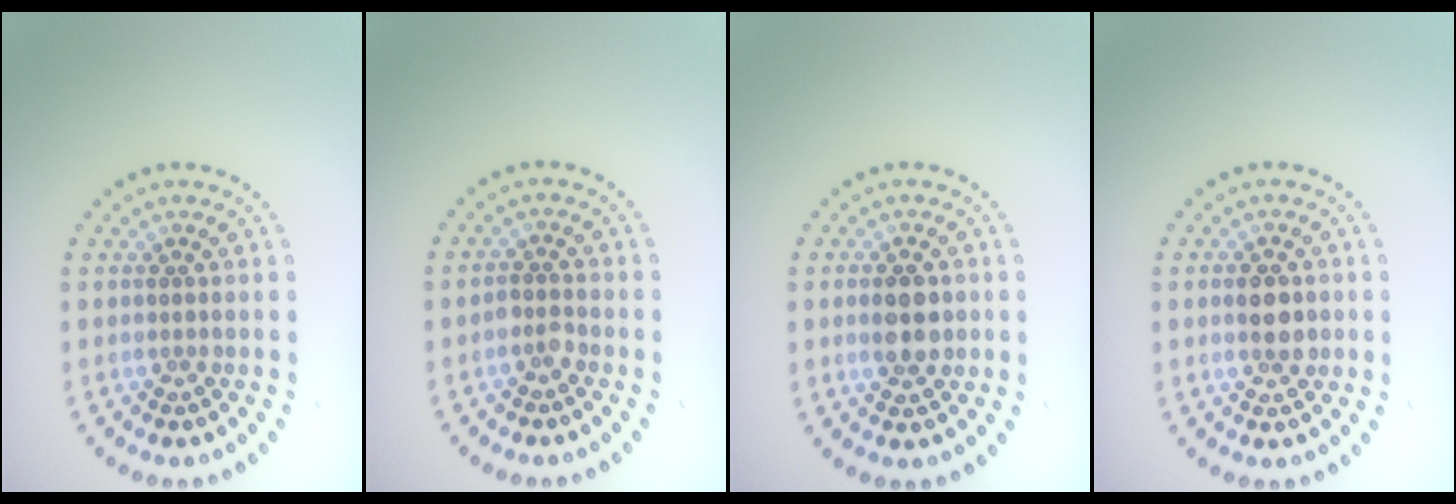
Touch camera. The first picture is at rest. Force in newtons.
{"total": 1.2, "press": 1.1, "slide": 0.5}
{"total": 3.3, "press": 3.3, "slide": 0.3}
{"total": 2.8, "press": 2.8, "slide": 0.2}